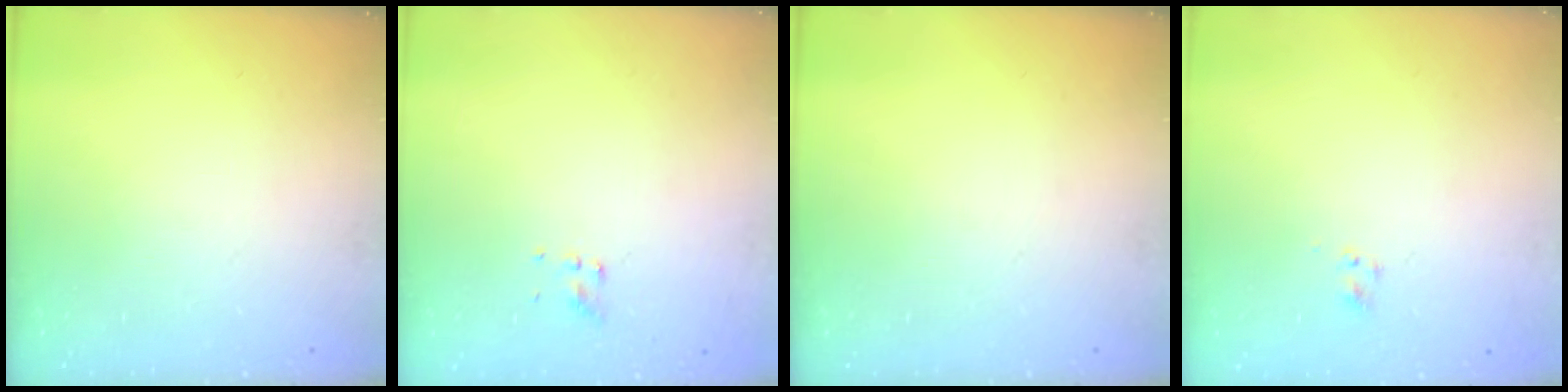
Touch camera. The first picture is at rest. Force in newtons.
{"total": 2.8, "press": 2.4, "slide": 1.5}
{"total": 0.0}
{"total": 1.3, "press": 1.1, "slide": 0.8}